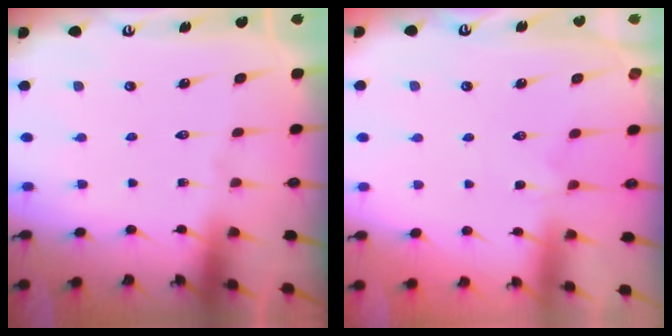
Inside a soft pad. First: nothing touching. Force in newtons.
{"total": 0.6, "press": 0.5, "slide": 0.3}